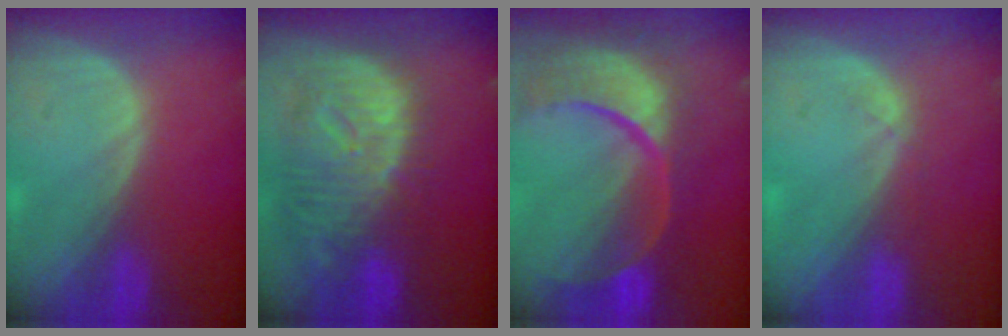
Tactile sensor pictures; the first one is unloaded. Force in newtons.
{"total": 12.5, "press": 10.8, "slide": 6.3}
{"total": 13.8, "press": 10.9, "slide": 8.4}
{"total": 1.4, "press": 1.3, "slide": 0.5}